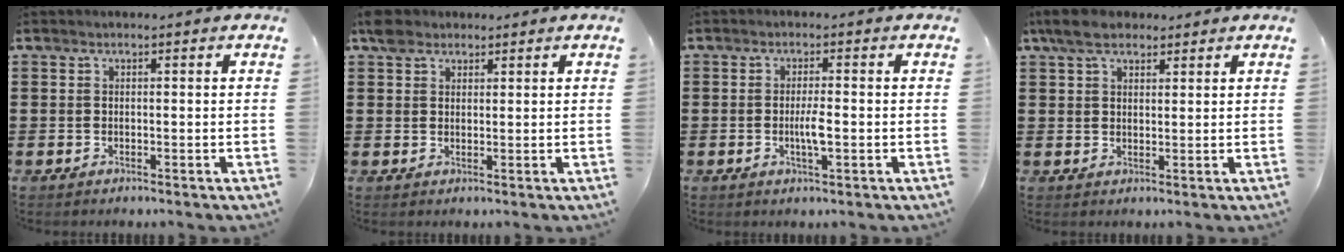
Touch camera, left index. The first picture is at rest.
{"total": 3.1, "force": [2.2, 1.9, 1.0], "torque": [-0.020, 0.008, 0.041]}
{"total": 3.1, "force": [-0.6, 0.6, 3.0], "torque": [-0.053, 0.000, -0.012]}
{"total": 5.3, "force": [3.7, 2.6, 2.7], "torque": [-0.066, 0.006, 0.068]}